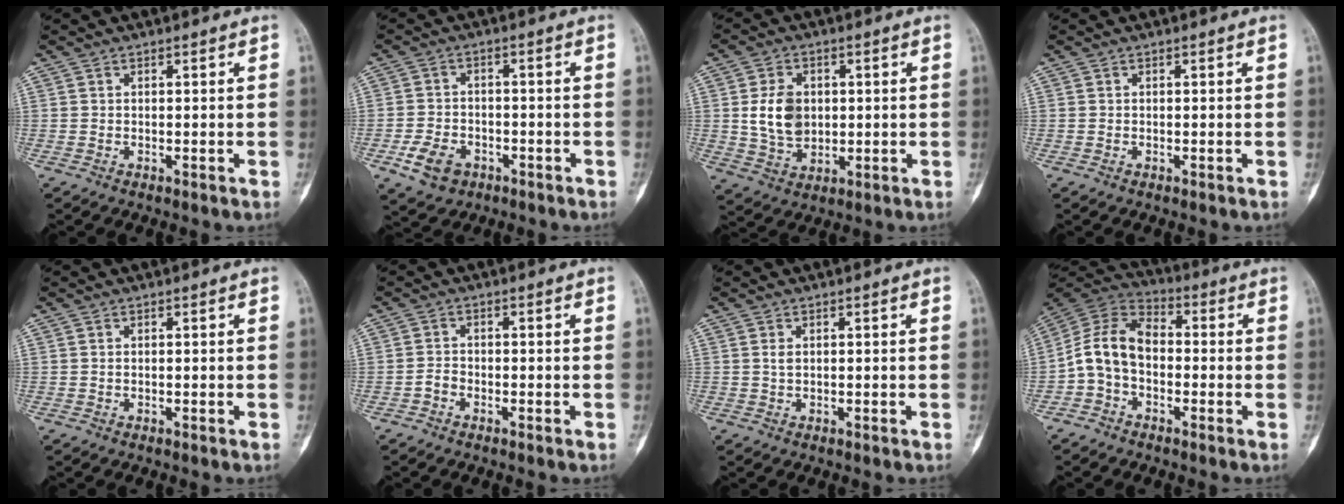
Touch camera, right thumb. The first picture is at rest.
{"total": 6.8, "force": [-3.3, 4.9, 3.5], "torque": [-0.056, 0.019, -0.052]}
{"total": 8.9, "force": [0.9, 6.6, 5.9], "torque": [-0.083, -0.006, 0.022]}
{"total": 0.0}
{"total": 0.0}
{"total": 1.6, "force": [-1.0, 1.1, 0.7], "torque": [-0.006, 0.010, -0.024]}
{"total": 0.9, "force": [0.1, 0.6, 0.7], "torque": [-0.008, 0.001, 0.001]}
{"total": 10.6, "force": [-1.9, 7.4, 7.3], "torque": [-0.128, 0.040, -0.050]}